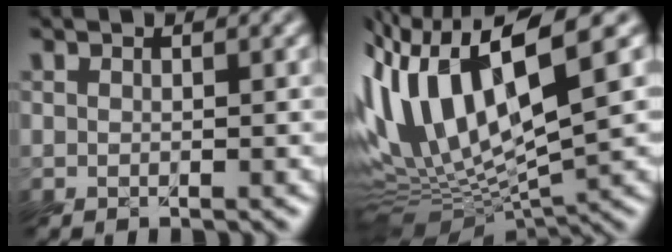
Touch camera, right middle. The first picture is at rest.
{"total": 13.0, "force": [1.1, 4.7, 12.1], "torque": [-0.237, 0.010, 0.024]}